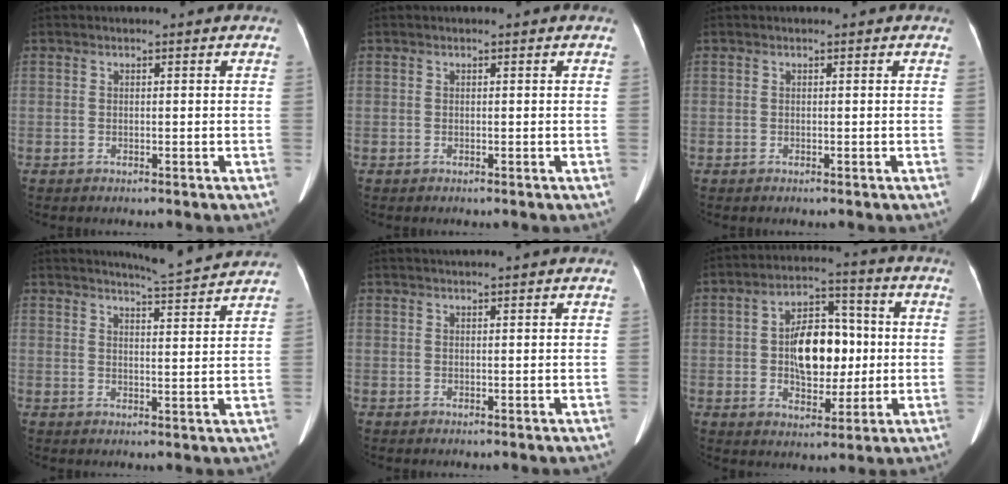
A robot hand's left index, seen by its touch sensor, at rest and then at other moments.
{"total": 0.0}
{"total": 0.0}
{"total": 7.8, "force": [7.6, -0.9, 1.6], "torque": [-0.040, -0.005, 0.101]}
{"total": 3.9, "force": [3.5, -0.4, 1.6], "torque": [-0.018, 0.029, 0.049]}
{"total": 10.8, "force": [0.1, 6.1, 9.0], "torque": [-0.155, 0.021, 0.007]}